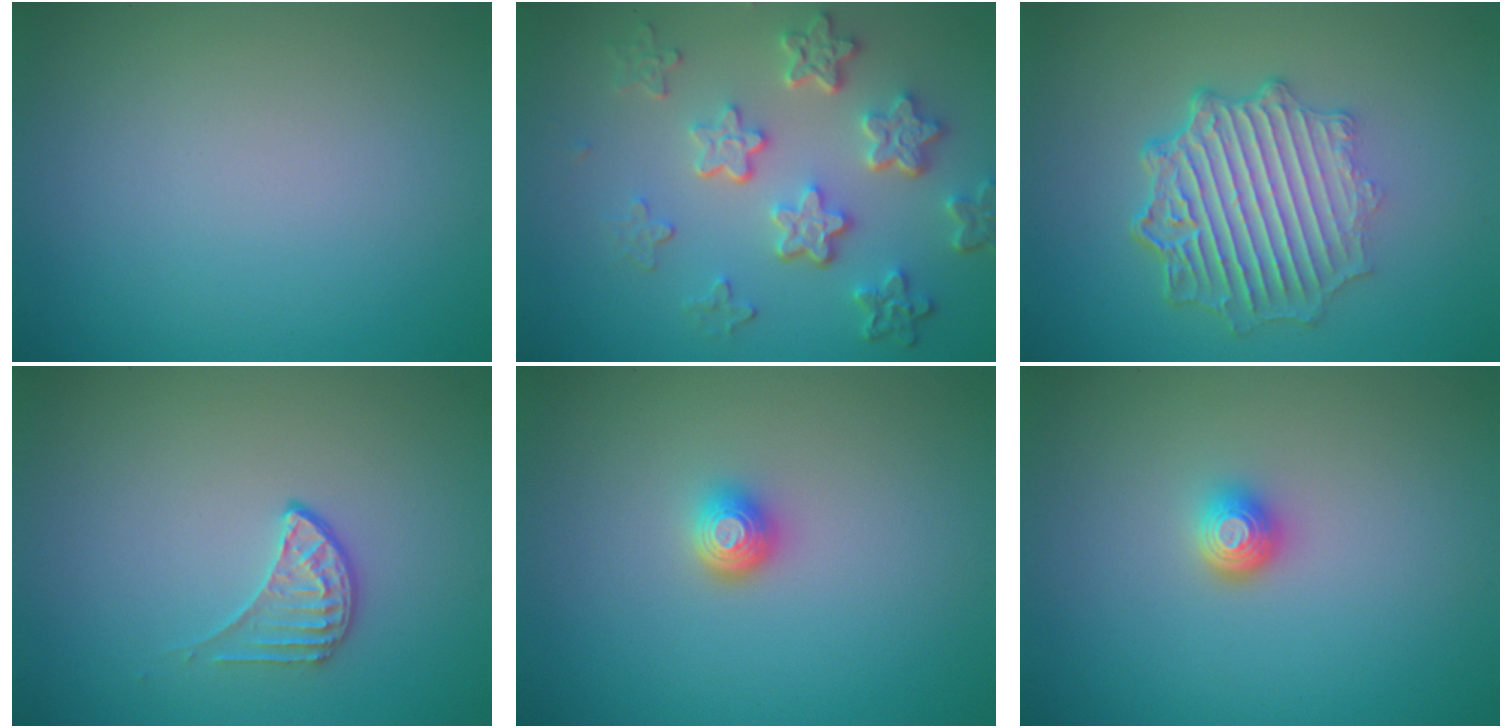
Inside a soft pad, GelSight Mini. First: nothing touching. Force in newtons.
{"total": 5.9, "press": 4.5, "slide": 3.8}
{"total": 7.0, "press": 5.2, "slide": 4.6}
{"total": 1.9, "press": 1.3, "slide": 1.3}
{"total": 1.7, "press": 1.3, "slide": 1.1}
{"total": 1.7, "press": 1.3, "slide": 1.1}